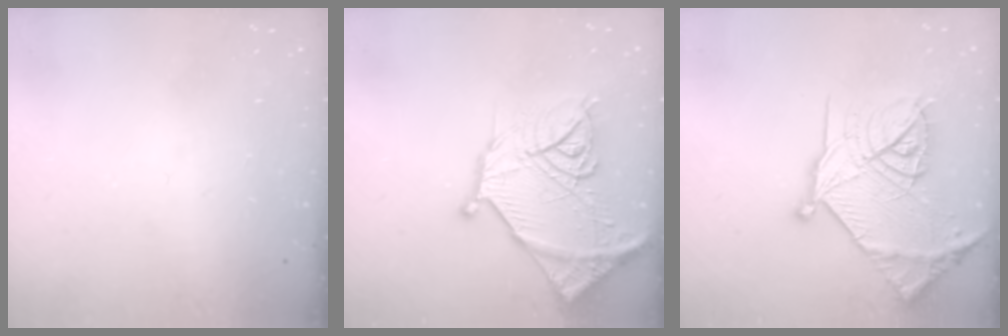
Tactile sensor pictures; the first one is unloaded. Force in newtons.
{"total": 21.2, "press": 21.1, "slide": 1.9}
{"total": 23.6, "press": 23.5, "slide": 2.1}